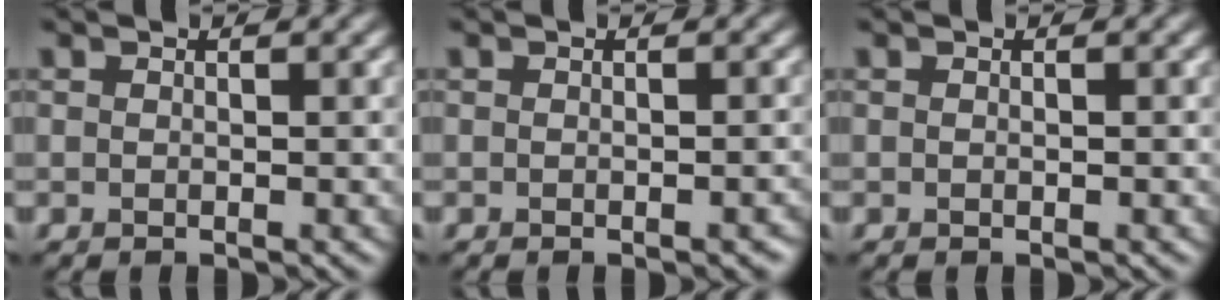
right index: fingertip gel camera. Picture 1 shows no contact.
{"total": 1.2, "force": [-0.5, 0.3, 1.1], "torque": [-0.012, -0.002, -0.007]}
{"total": 0.0}